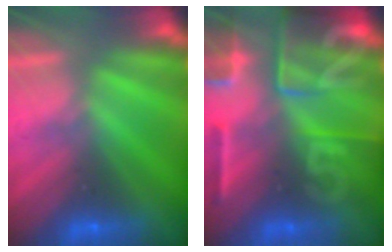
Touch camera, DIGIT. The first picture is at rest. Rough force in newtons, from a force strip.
{"total": 8.1}